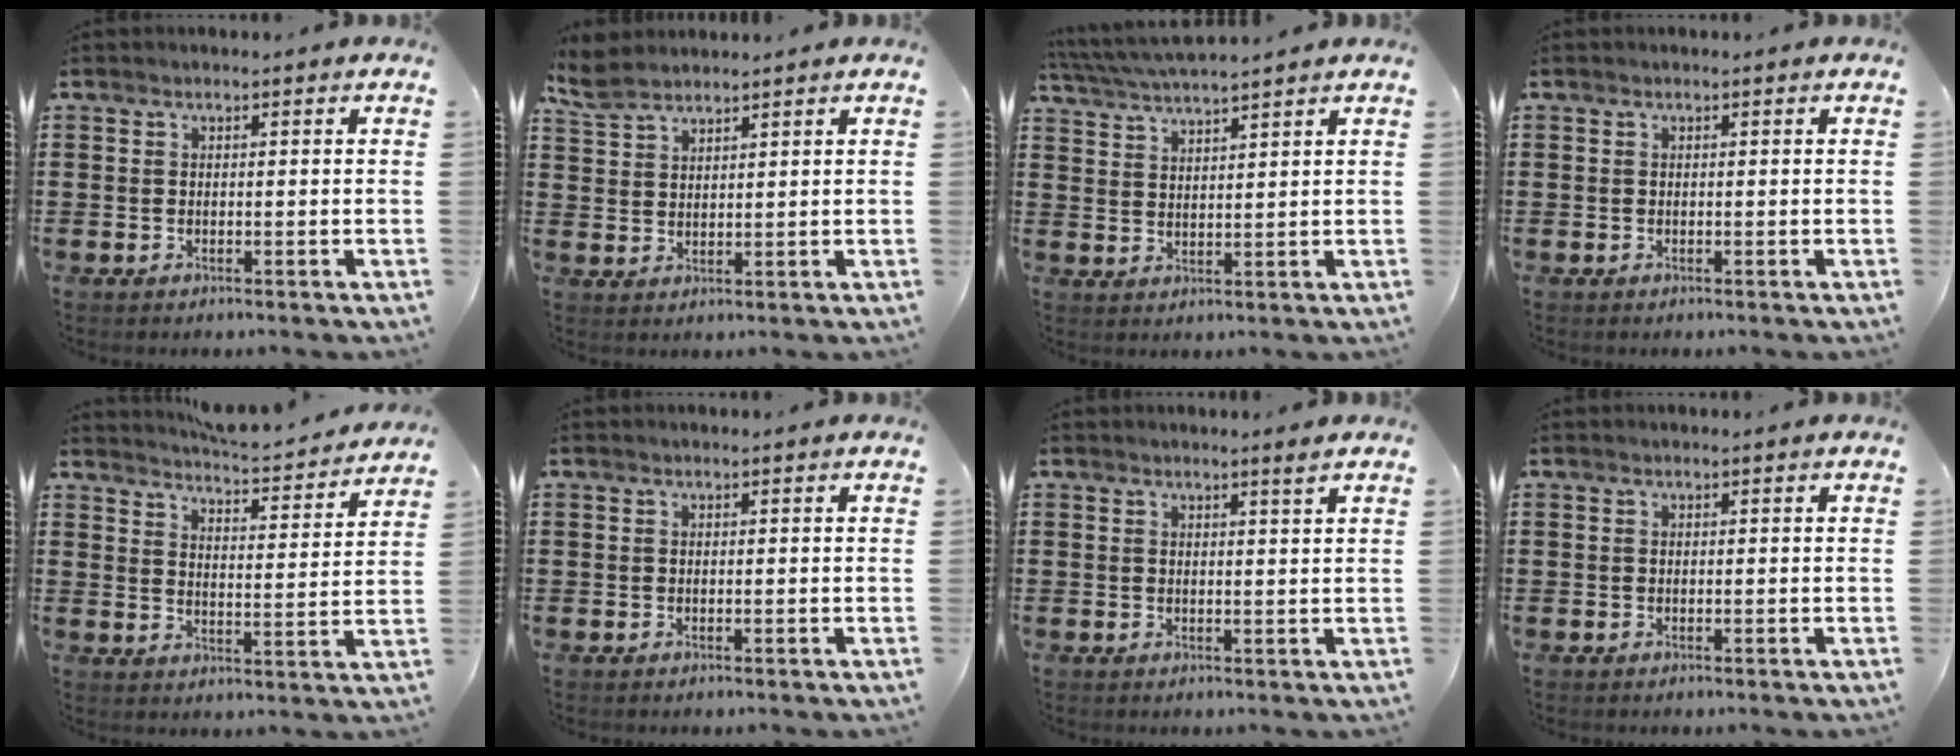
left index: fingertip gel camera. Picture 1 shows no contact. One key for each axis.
{"total": 4.2, "fx": 3.6, "fy": 1.4, "fz": 1.6, "tx": -0.043, "ty": -0.001, "tz": 0.069}
{"total": 4.3, "fx": 4.1, "fy": -0.4, "fz": 1.3, "tx": -0.037, "ty": -0.015, "tz": 0.072}
{"total": 0.0}
{"total": 4.2, "fx": 4.2, "fy": -0.1, "fz": 0.5, "tx": -0.024, "ty": -0.038, "tz": 0.067}
{"total": 0.0}
{"total": 2.0, "fx": 1.5, "fy": -0.4, "fz": 1.3, "tx": -0.026, "ty": -0.003, "tz": 0.026}
{"total": 0.0}